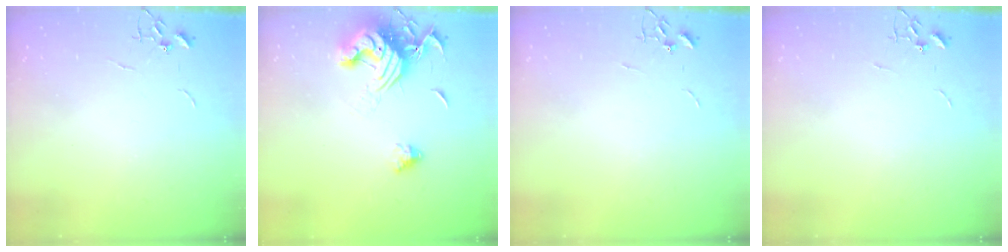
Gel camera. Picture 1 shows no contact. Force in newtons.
{"total": 15.6, "press": 15.5, "slide": 1.7}
{"total": 0.0}
{"total": 0.0}